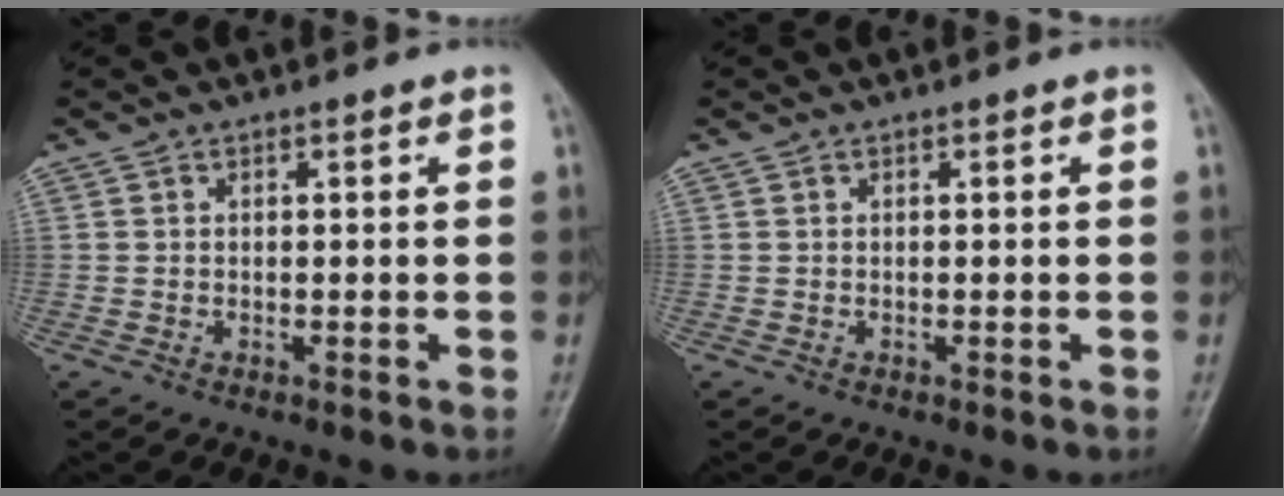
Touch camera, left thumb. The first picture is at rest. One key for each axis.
{"total": 0.0}